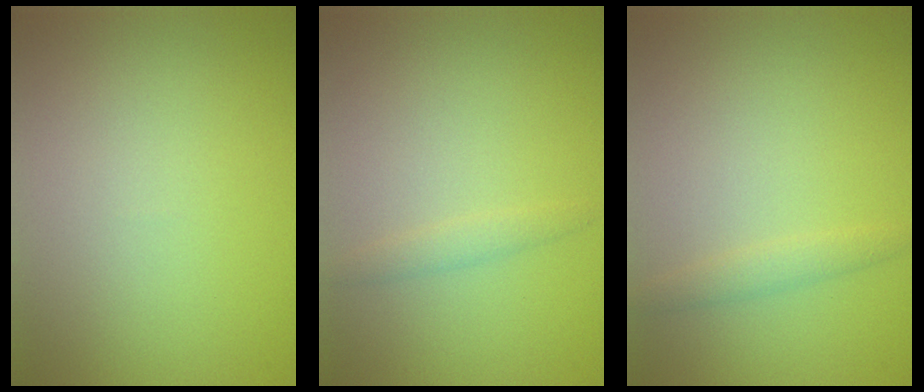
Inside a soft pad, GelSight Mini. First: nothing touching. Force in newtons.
{"total": 1.0, "press": 1.0, "slide": 0.1}
{"total": 1.2, "press": 1.2, "slide": 0.1}